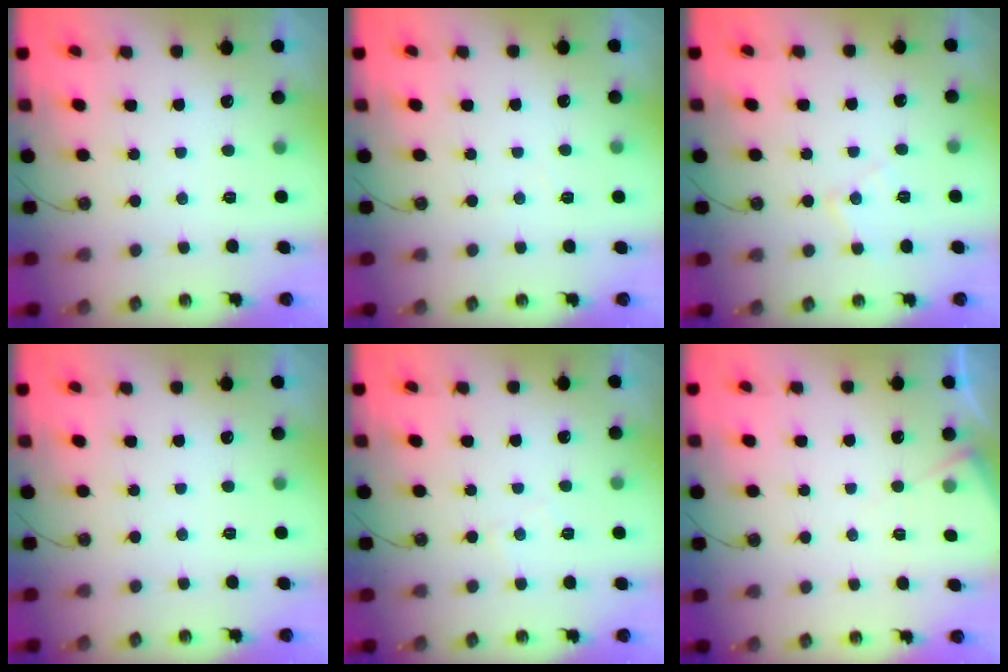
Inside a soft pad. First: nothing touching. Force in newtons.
{"total": 3.1, "press": 3.0, "slide": 0.5}
{"total": 6.9, "press": 6.9, "slide": 0.5}
{"total": 0.0}
{"total": 3.8, "press": 3.7, "slide": 0.6}
{"total": 5.3, "press": 5.3, "slide": 0.5}